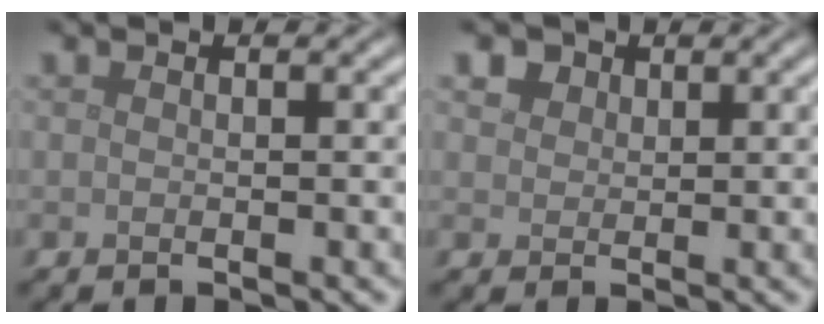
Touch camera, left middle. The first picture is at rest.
{"total": 3.5, "force": [2.1, 2.4, 1.4], "torque": [-0.044, 0.005, 0.035]}